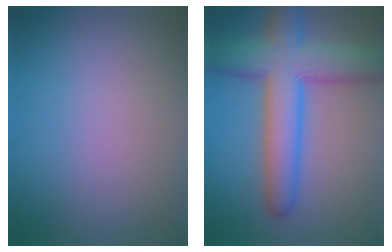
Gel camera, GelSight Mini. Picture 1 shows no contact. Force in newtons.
{"total": 8.5, "press": 8.4, "slide": 0.4}